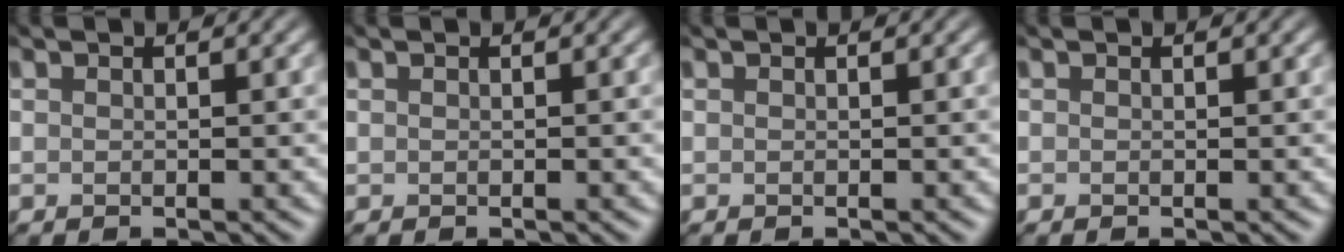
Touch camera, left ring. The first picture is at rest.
{"total": 0.0}
{"total": 0.0}
{"total": 0.0}